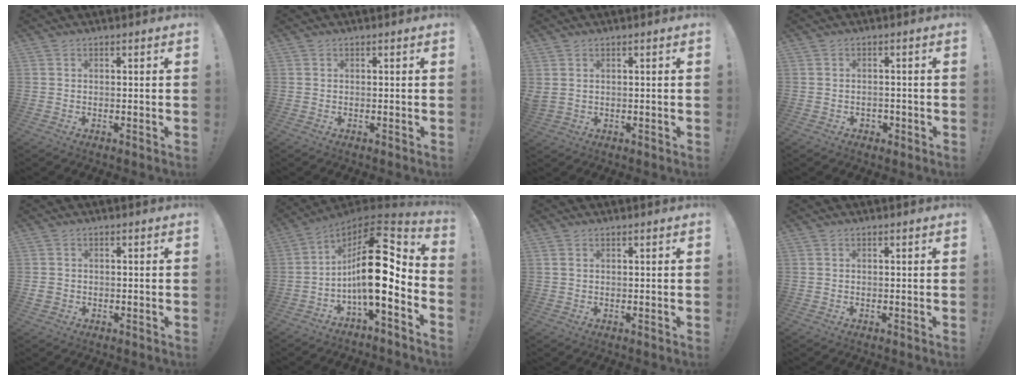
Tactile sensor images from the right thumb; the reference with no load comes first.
{"total": 0.0}
{"total": 2.0, "force": [0.9, 1.2, 1.4], "torque": [-0.029, 0.002, 0.018]}
{"total": 2.0, "force": [-0.8, 1.7, 0.8], "torque": [-0.018, 0.001, -0.014]}
{"total": 1.9, "force": [-0.1, 1.8, 0.6], "torque": [-0.018, 0.006, 0.002]}
{"total": 19.1, "force": [-1.0, 7.2, 17.6], "torque": [-0.300, 0.003, -0.014]}
{"total": 0.9, "force": [0.5, 0.4, 0.6], "torque": [-0.021, 0.005, 0.010]}
{"total": 0.0}